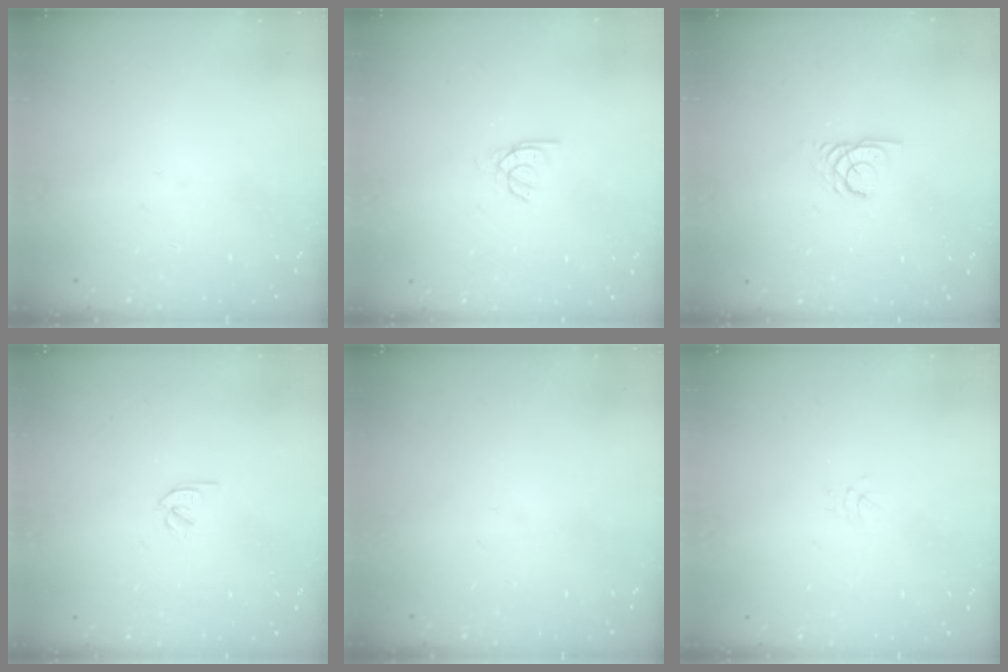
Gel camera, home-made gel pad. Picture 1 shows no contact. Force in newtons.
{"total": 2.5, "press": 2.4, "slide": 0.3}
{"total": 2.7, "press": 2.7, "slide": 0.1}
{"total": 1.8, "press": 1.7, "slide": 0.5}
{"total": 0.0}
{"total": 3.7, "press": 3.6, "slide": 0.5}